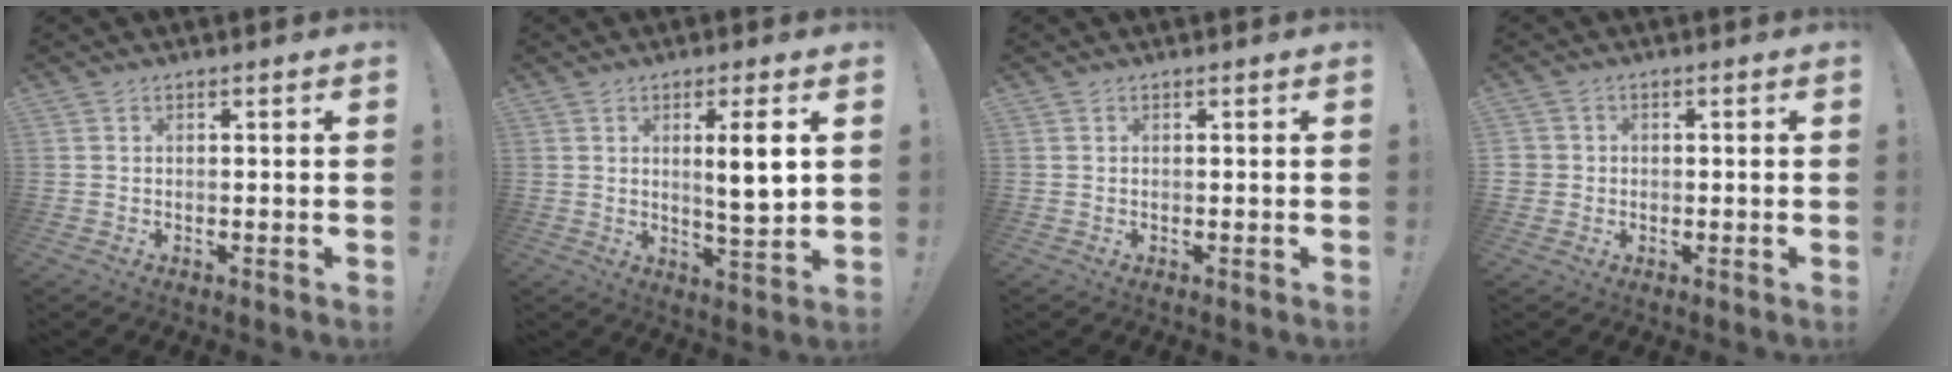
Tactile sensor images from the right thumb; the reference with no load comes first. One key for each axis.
{"total": 7.8, "fx": 2.0, "fy": 0.9, "fz": 7.5, "tx": -0.111, "ty": -0.012, "tz": 0.025}
{"total": 0.0}
{"total": 2.5, "fx": 0.0, "fy": 2.4, "fz": 0.6, "tx": -0.005, "ty": 0.003, "tz": 0.000}